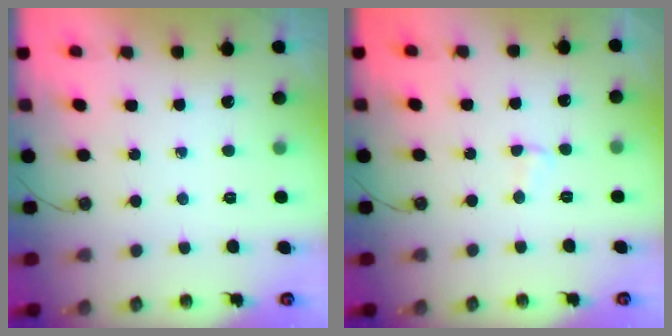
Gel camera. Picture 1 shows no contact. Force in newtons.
{"total": 2.8, "press": 2.7, "slide": 0.3}